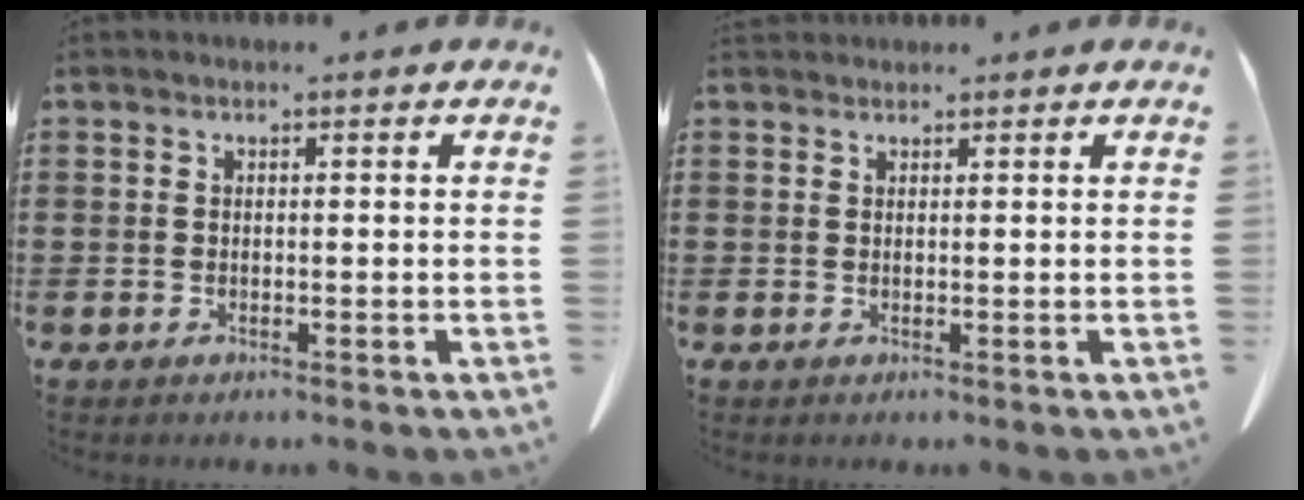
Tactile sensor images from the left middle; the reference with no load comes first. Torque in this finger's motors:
{"motor_torque": [0.17, 0.16, 0.09, 0.03]}